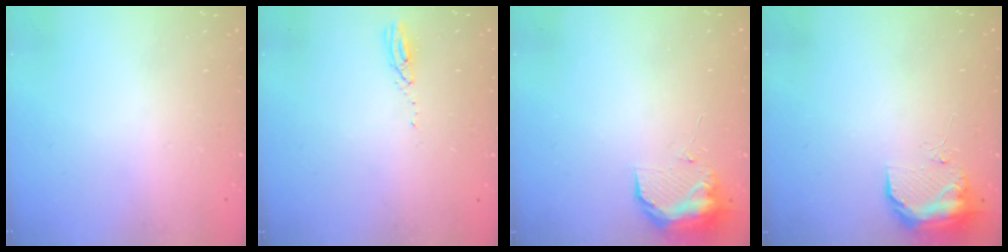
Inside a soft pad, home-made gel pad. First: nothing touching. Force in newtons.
{"total": 3.2, "press": 3.2, "slide": 0.2}
{"total": 9.3, "press": 9.2, "slide": 0.7}
{"total": 17.0, "press": 11.4, "slide": 12.7}